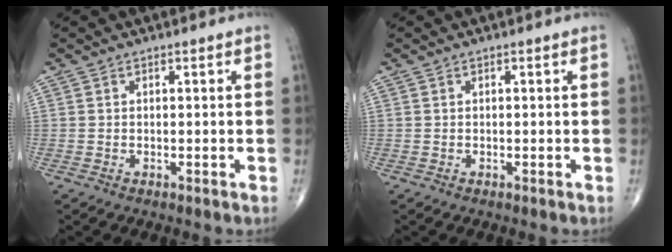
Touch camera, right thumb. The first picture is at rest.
{"total": 0.0}